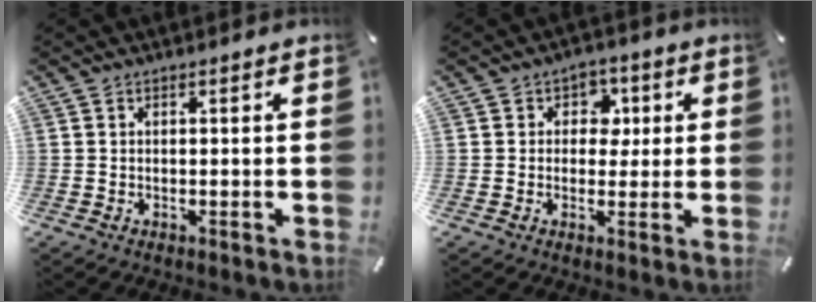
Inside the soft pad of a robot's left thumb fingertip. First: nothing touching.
{"total": 5.8, "force": [0.7, 5.0, 2.8], "torque": [-0.028, 0.000, 0.004]}